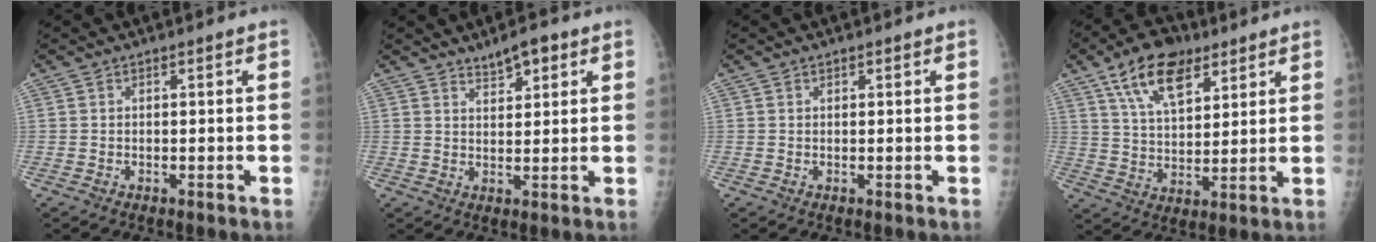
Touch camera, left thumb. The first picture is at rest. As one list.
[{"total": 4.4, "force": [3.0, 1.8, 2.7], "torque": [-0.032, -0.014, 0.049]}, {"total": 0.5, "force": [0.4, 0.3, 0.1], "torque": [0.001, -0.002, 0.004]}, {"total": 13.4, "force": [7.5, 6.9, 8.7], "torque": [-0.124, -0.024, 0.134]}]